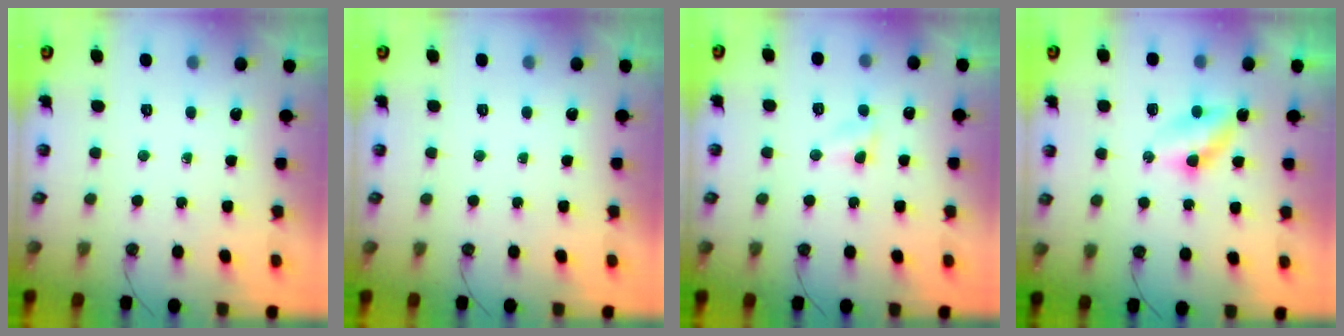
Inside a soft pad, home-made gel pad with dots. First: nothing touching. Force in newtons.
{"total": 0.0}
{"total": 3.6, "press": 3.6, "slide": 0.5}
{"total": 6.1, "press": 4.8, "slide": 3.7}